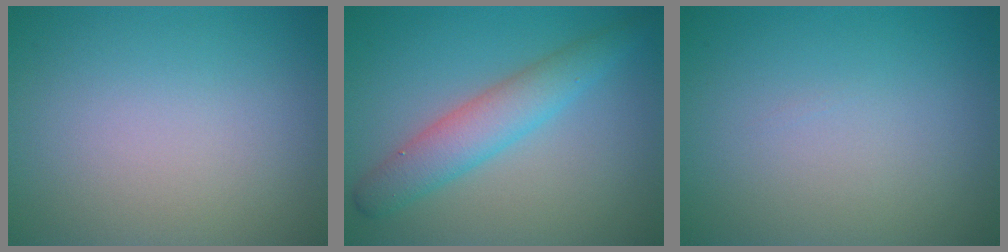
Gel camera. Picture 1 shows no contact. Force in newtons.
{"total": 4.1, "press": 4.1, "slide": 0.4}
{"total": 0.0}